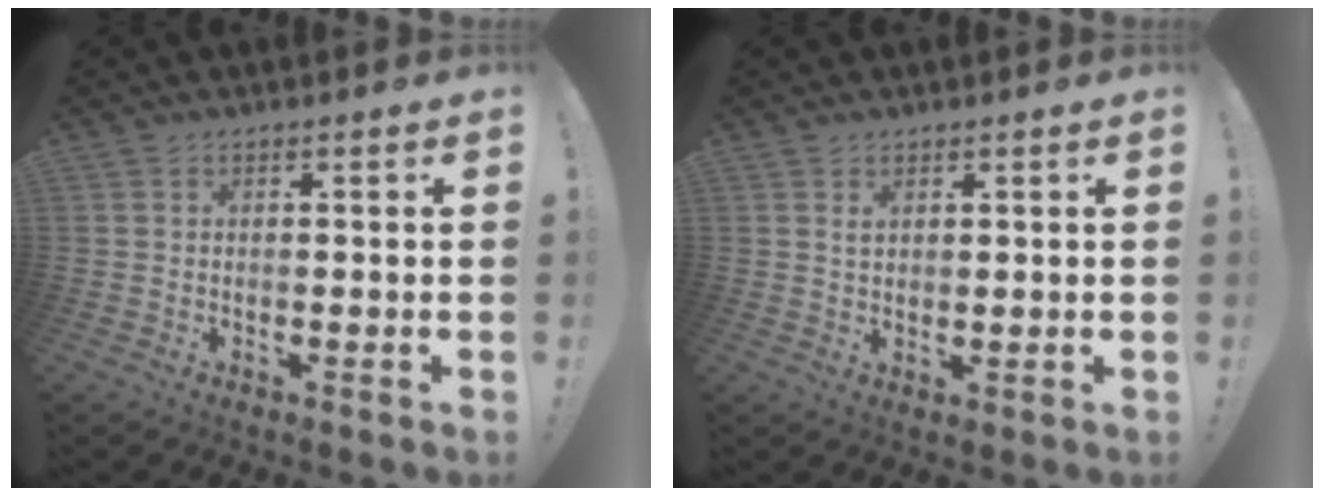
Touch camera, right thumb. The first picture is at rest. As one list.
[{"total": 1.8, "force": [1.2, 1.0, 0.9], "torque": [-0.012, -0.004, 0.021]}]